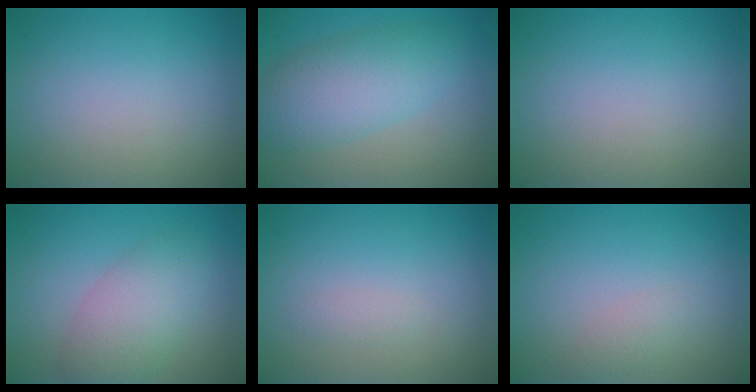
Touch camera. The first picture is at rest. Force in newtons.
{"total": 5.6, "press": 5.6, "slide": 0.2}
{"total": 0.0}
{"total": 4.4, "press": 4.4, "slide": 0.2}
{"total": 0.6, "press": 0.6, "slide": 0.0}
{"total": 1.1, "press": 1.1, "slide": 0.0}